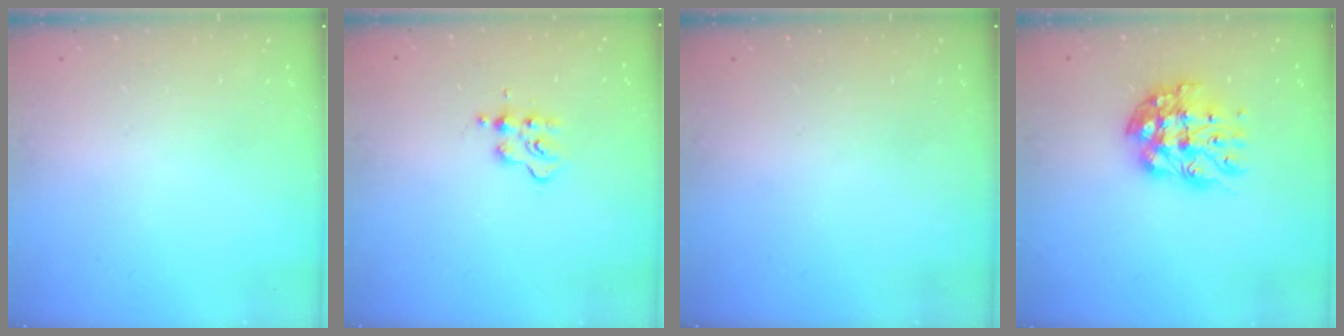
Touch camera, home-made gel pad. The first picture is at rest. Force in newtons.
{"total": 6.7, "press": 6.7, "slide": 0.6}
{"total": 0.0}
{"total": 11.8, "press": 11.7, "slide": 1.2}